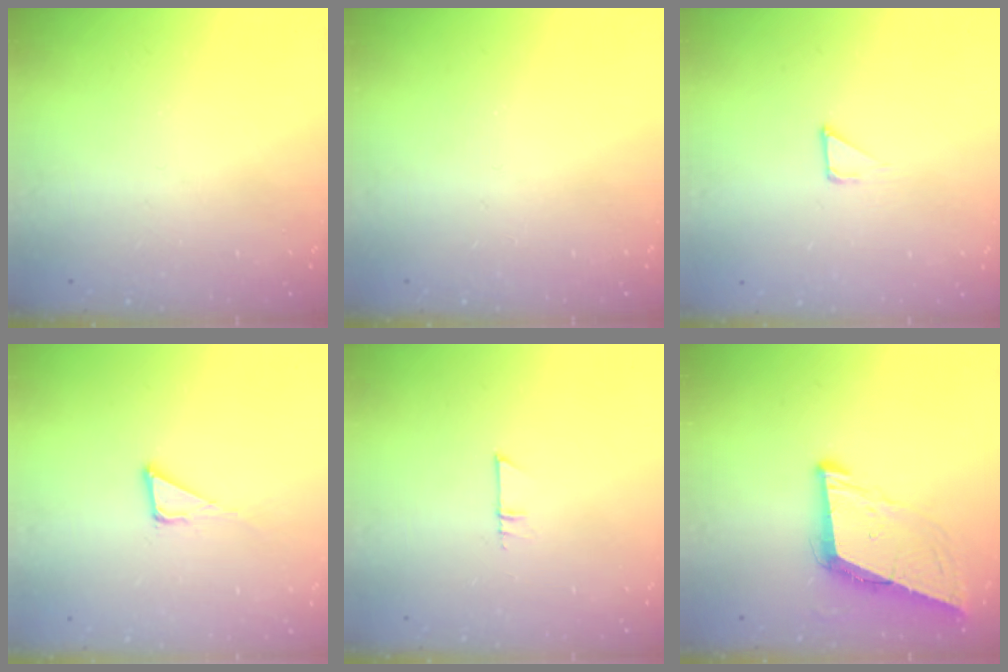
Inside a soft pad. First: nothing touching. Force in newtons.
{"total": 0.0}
{"total": 2.1, "press": 2.1, "slide": 0.1}
{"total": 4.3, "press": 4.3, "slide": 0.2}
{"total": 4.6, "press": 4.6, "slide": 0.4}
{"total": 9.1, "press": 8.3, "slide": 3.7}